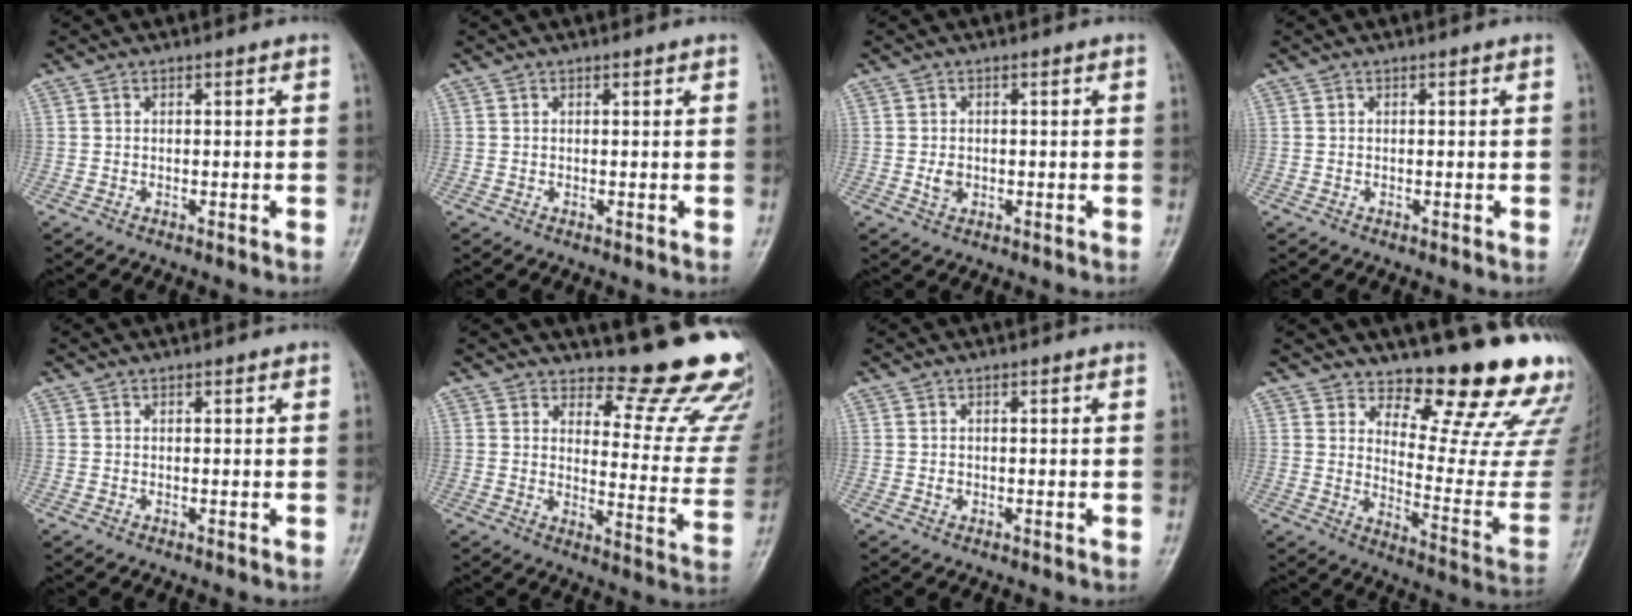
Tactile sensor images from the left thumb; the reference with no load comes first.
{"total": 0.6, "force": [0.5, 0.1, 0.2], "torque": [-0.007, -0.004, 0.006]}
{"total": 1.9, "force": [0.0, 1.4, 1.2], "torque": [-0.017, -0.001, 0.005]}
{"total": 0.0}
{"total": 0.6, "force": [0.5, 0.2, 0.4], "torque": [-0.007, -0.002, 0.005]}
{"total": 16.6, "force": [14.7, 4.1, 6.5], "torque": [-0.035, -0.163, 0.169]}
{"total": 0.9, "force": [0.3, 0.6, 0.5], "torque": [-0.002, 0.000, 0.005]}
{"total": 16.9, "force": [14.6, 3.6, 7.8], "torque": [-0.063, -0.164, 0.190]}